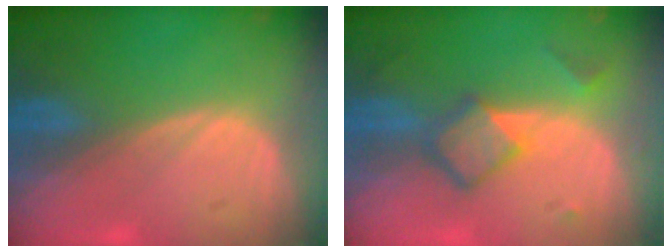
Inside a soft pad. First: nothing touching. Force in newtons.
{"total": 5.1, "press": 5.1, "slide": 0.0}